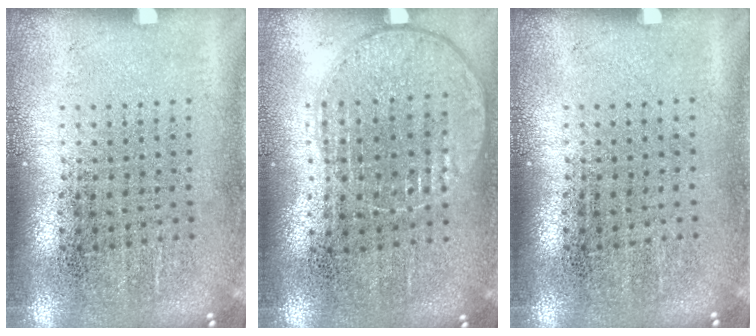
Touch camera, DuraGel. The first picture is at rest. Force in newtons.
{"total": 0.9, "press": 0.9, "slide": 0.4}
{"total": 0.0}